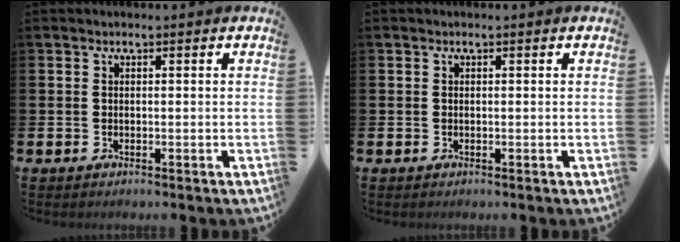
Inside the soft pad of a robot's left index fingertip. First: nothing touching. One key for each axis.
{"total": 0.0}